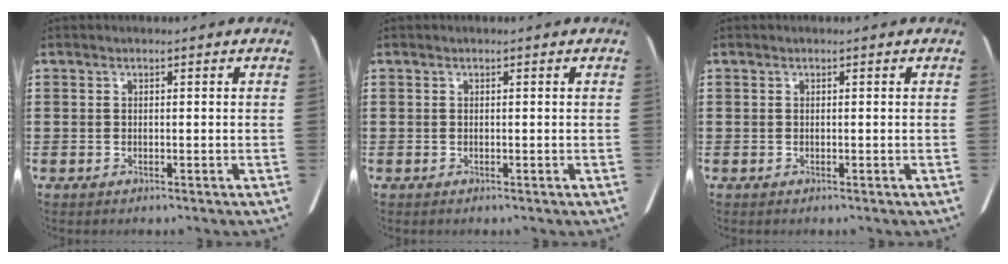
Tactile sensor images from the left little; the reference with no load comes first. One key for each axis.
{"total": 0.0}
{"total": 0.0}